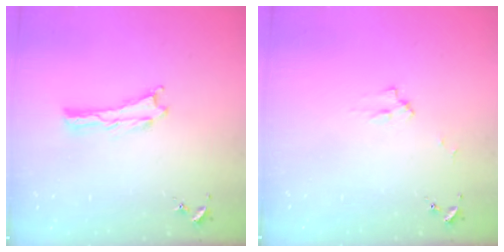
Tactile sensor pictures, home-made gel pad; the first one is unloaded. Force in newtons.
{"total": 2.2, "press": 2.2, "slide": 0.3}